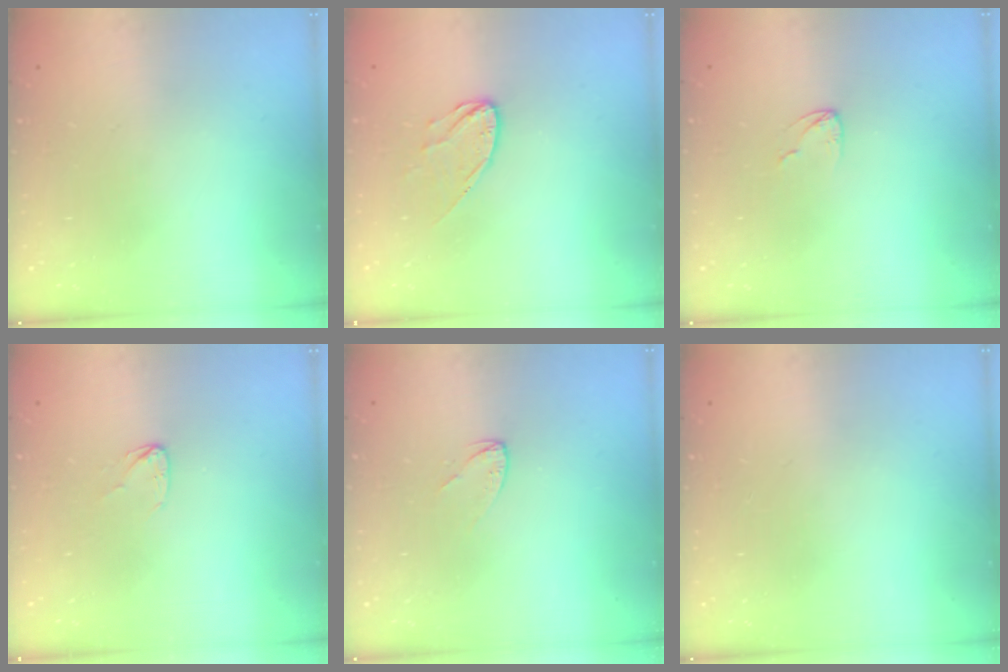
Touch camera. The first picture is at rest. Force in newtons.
{"total": 7.1, "press": 7.1, "slide": 0.3}
{"total": 2.9, "press": 2.9, "slide": 0.3}
{"total": 3.5, "press": 3.5, "slide": 0.2}
{"total": 2.5, "press": 2.5, "slide": 0.2}
{"total": 0.0}